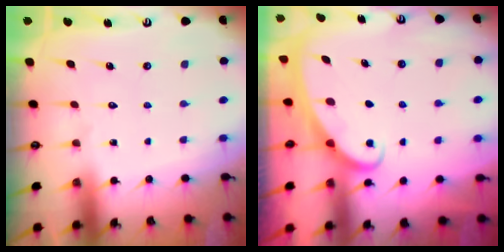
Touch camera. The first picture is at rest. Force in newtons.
{"total": 2.3, "press": 2.3, "slide": 0.3}